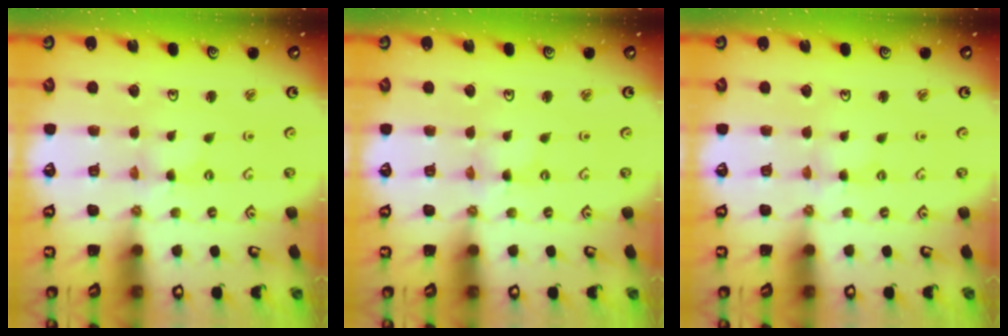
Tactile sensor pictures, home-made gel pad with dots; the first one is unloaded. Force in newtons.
{"total": 0.0}
{"total": 1.8, "press": 1.8, "slide": 0.3}